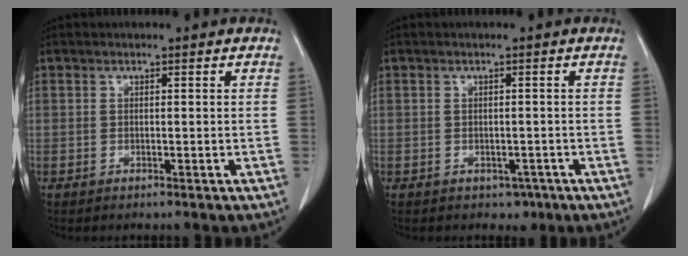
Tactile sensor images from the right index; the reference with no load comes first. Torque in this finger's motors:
{"motor_torque": [0.23, -0.15, -0.02, 0.01]}